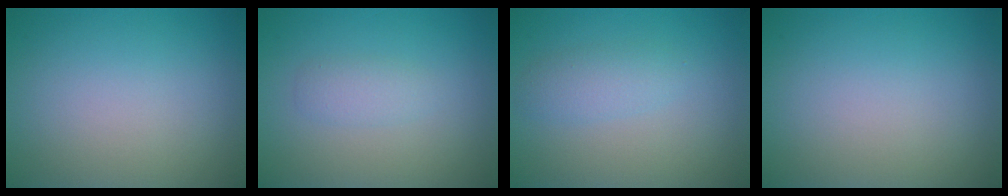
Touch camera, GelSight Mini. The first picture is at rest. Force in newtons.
{"total": 1.4, "press": 1.4, "slide": 0.0}
{"total": 2.0, "press": 2.0, "slide": 0.1}
{"total": 0.0}